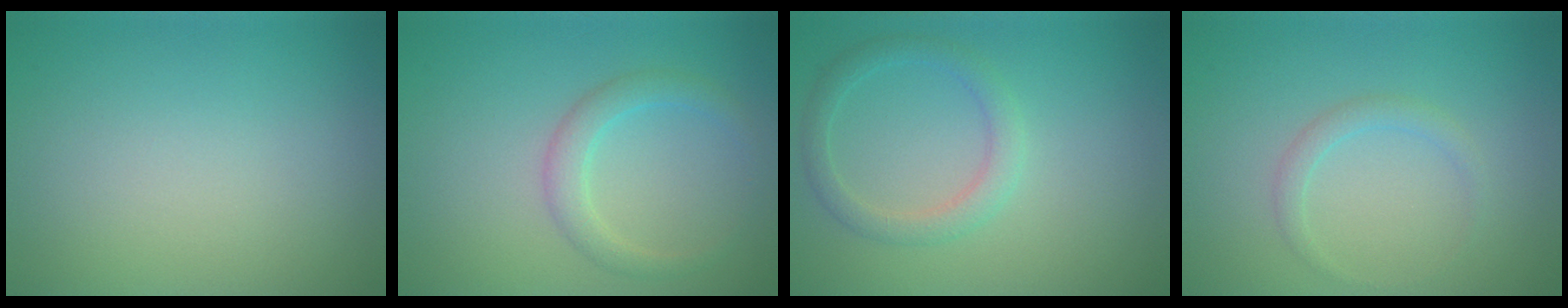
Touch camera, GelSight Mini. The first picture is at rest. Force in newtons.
{"total": 2.3, "press": 2.2, "slide": 0.1}
{"total": 2.3, "press": 2.3, "slide": 0.1}
{"total": 1.3, "press": 1.3, "slide": 0.0}